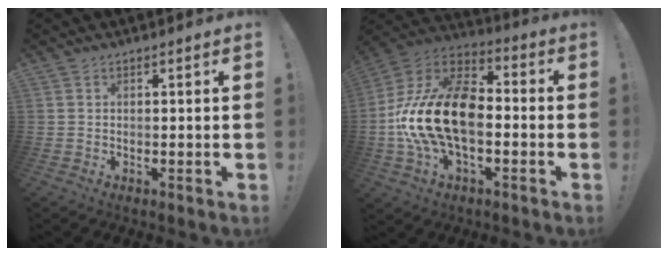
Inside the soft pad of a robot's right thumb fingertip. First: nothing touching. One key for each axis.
{"total": 22.4, "fx": -2.9, "fy": 13.4, "fz": 17.7, "tx": -0.342, "ty": 0.029, "tz": -0.040}